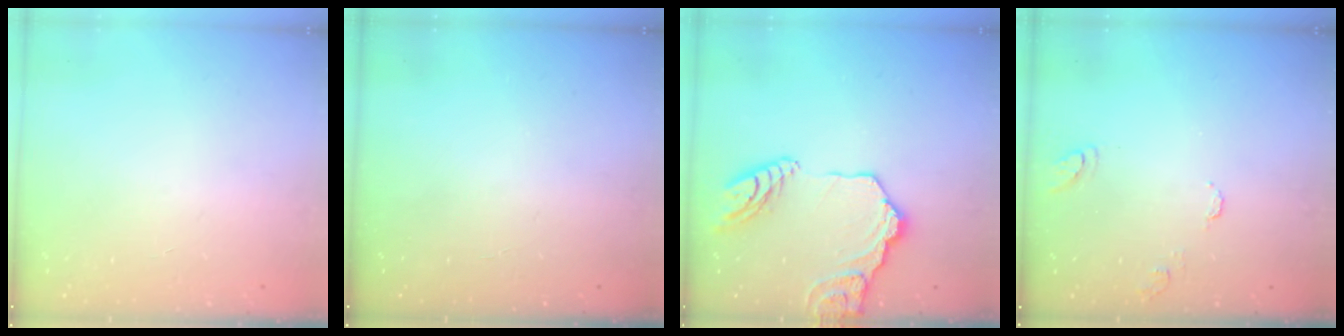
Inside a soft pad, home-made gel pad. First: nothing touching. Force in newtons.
{"total": 1.9, "press": 1.9, "slide": 0.2}
{"total": 17.4, "press": 17.3, "slide": 2.2}
{"total": 8.4, "press": 8.3, "slide": 0.6}